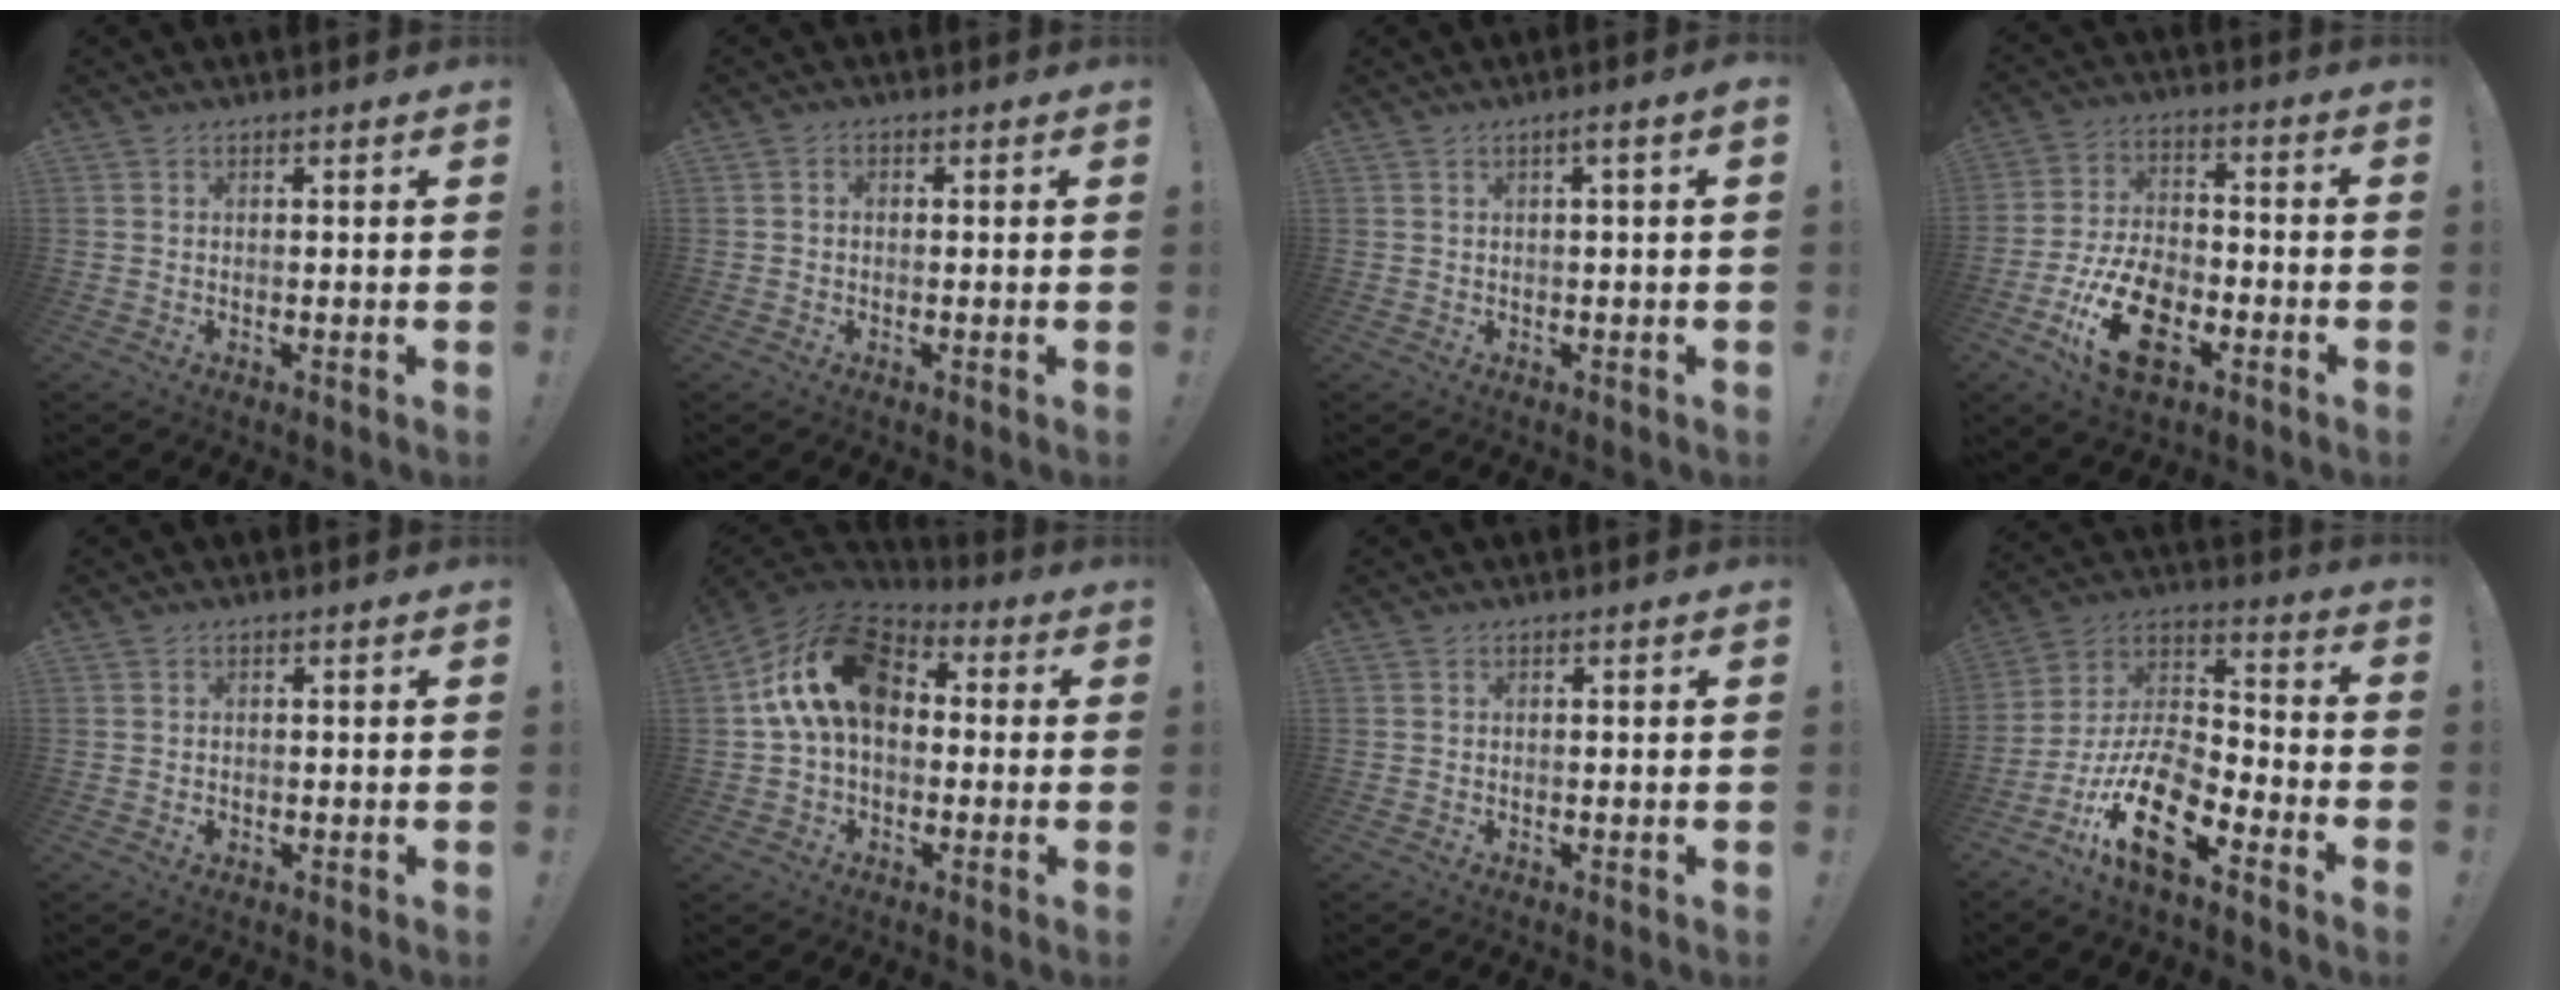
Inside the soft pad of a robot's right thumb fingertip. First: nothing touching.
{"total": 1.2, "force": [-0.5, 1.0, 0.6], "torque": [-0.013, 0.006, -0.009]}
{"total": 2.2, "force": [0.2, -0.2, 2.2], "torque": [-0.047, 0.004, 0.003]}
{"total": 17.5, "force": [-8.0, 10.1, 11.9], "torque": [-0.219, 0.054, -0.132]}
{"total": 0.7, "force": [0.1, 0.7, 0.0], "torque": [0.004, 0.000, 0.000]}
{"total": 18.5, "force": [3.7, 11.8, 13.7], "torque": [-0.242, 0.015, 0.073]}
{"total": 0.0}
{"total": 18.4, "force": [-10.3, 7.6, 13.2], "torque": [-0.268, 0.059, -0.175]}